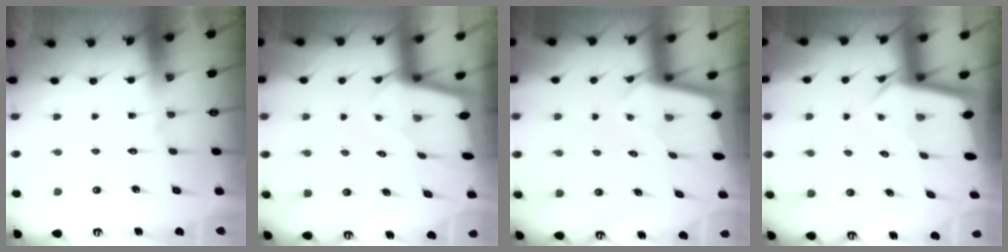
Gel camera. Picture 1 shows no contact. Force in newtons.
{"total": 1.8, "press": 1.8, "slide": 0.2}
{"total": 2.5, "press": 2.5, "slide": 0.1}
{"total": 3.3, "press": 3.3, "slide": 0.2}